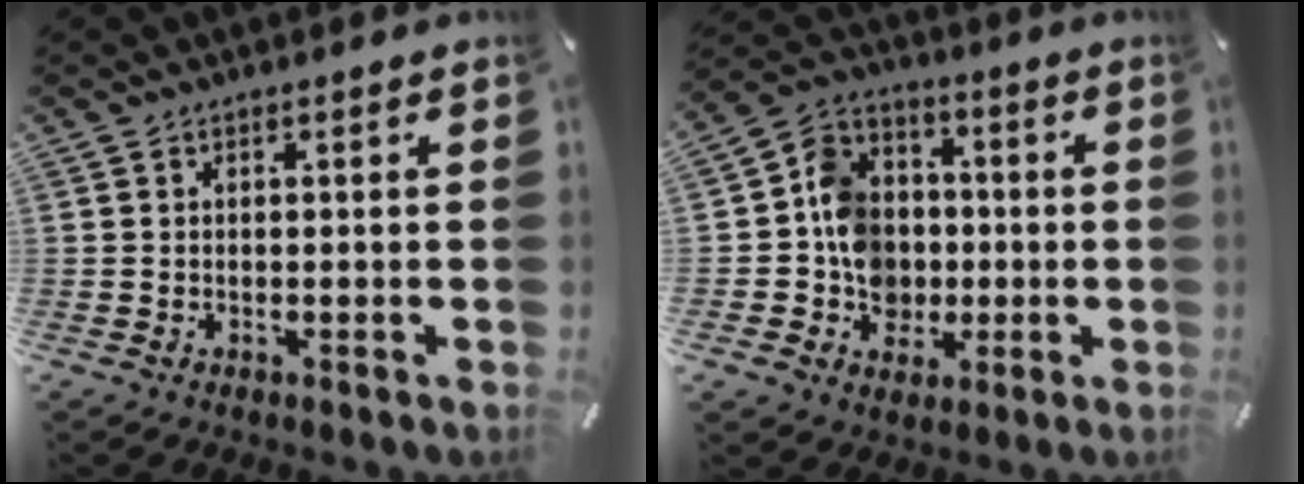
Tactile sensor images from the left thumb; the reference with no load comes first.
{"total": 12.5, "force": [-1.6, 11.4, 4.8], "torque": [-0.095, 0.020, -0.020]}